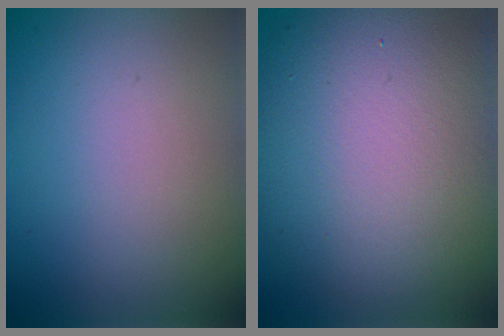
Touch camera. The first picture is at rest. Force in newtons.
{"total": 12.9, "press": 12.9, "slide": 0.5}